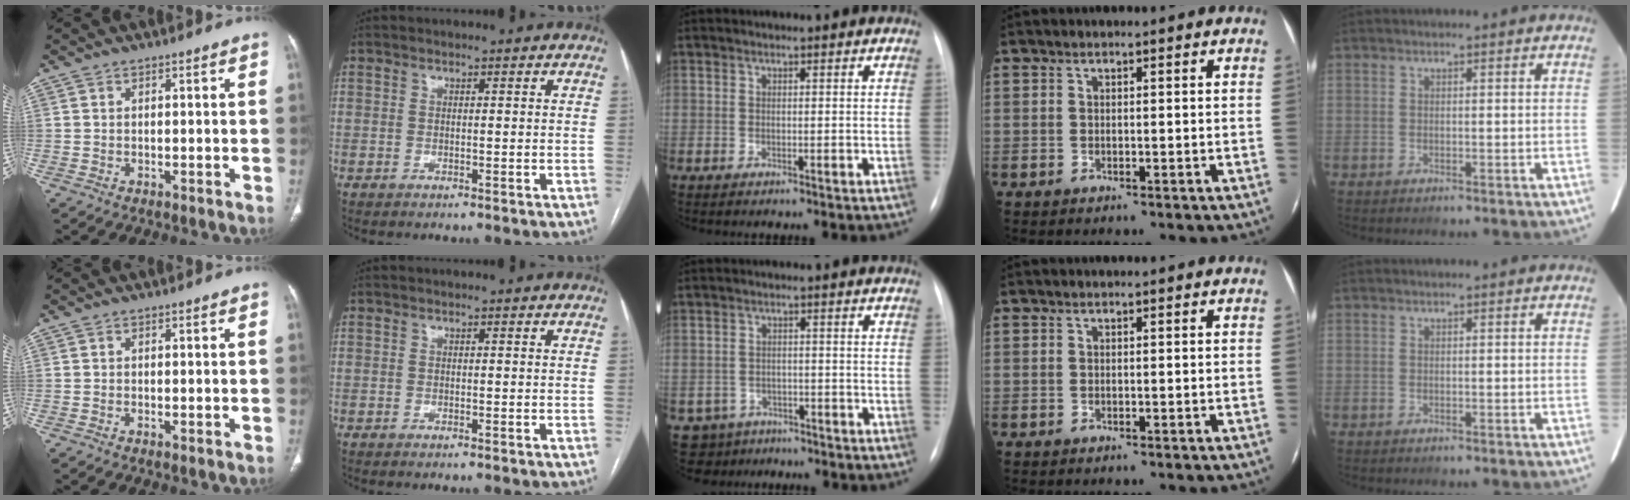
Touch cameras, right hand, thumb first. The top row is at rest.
{"thumb": {"total": 0.5, "force": [-0.2, 0.2, 0.4], "torque": [-0.010, -0.002, -0.004]}, "middle": {"total": 5.2, "force": [-3.7, 3.7, -0.3], "torque": [0.010, 0.010, -0.053]}}